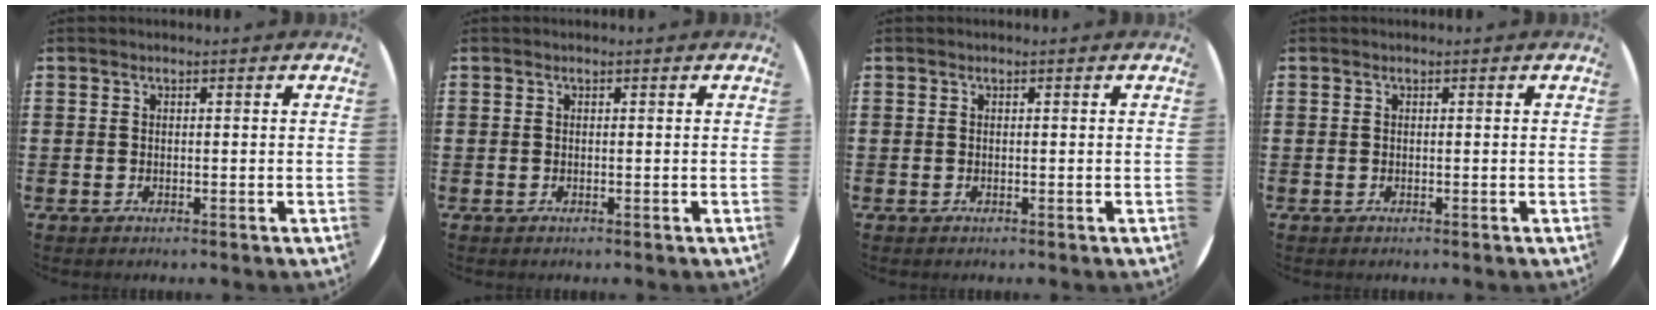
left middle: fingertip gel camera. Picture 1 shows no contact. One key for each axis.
{"total": 0.0}
{"total": 0.0}
{"total": 0.0}